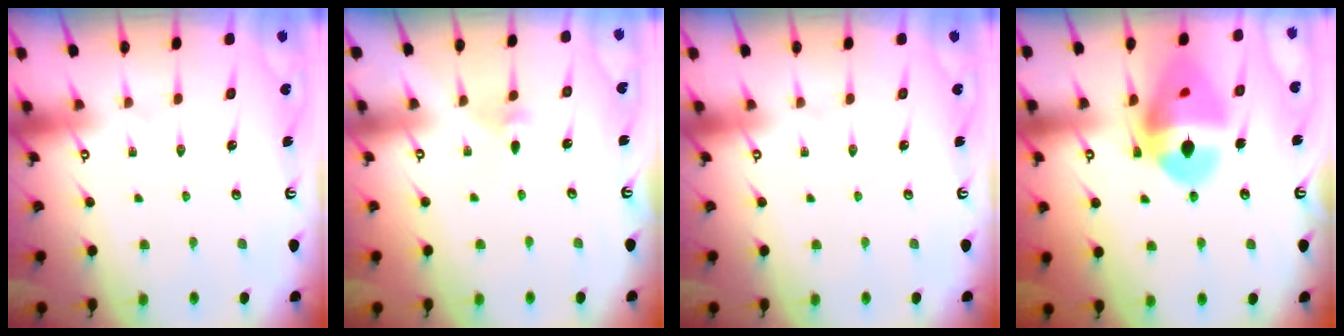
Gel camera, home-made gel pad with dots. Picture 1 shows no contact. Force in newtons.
{"total": 2.3, "press": 2.3, "slide": 0.6}
{"total": 0.0}
{"total": 18.1, "press": 17.9, "slide": 2.5}